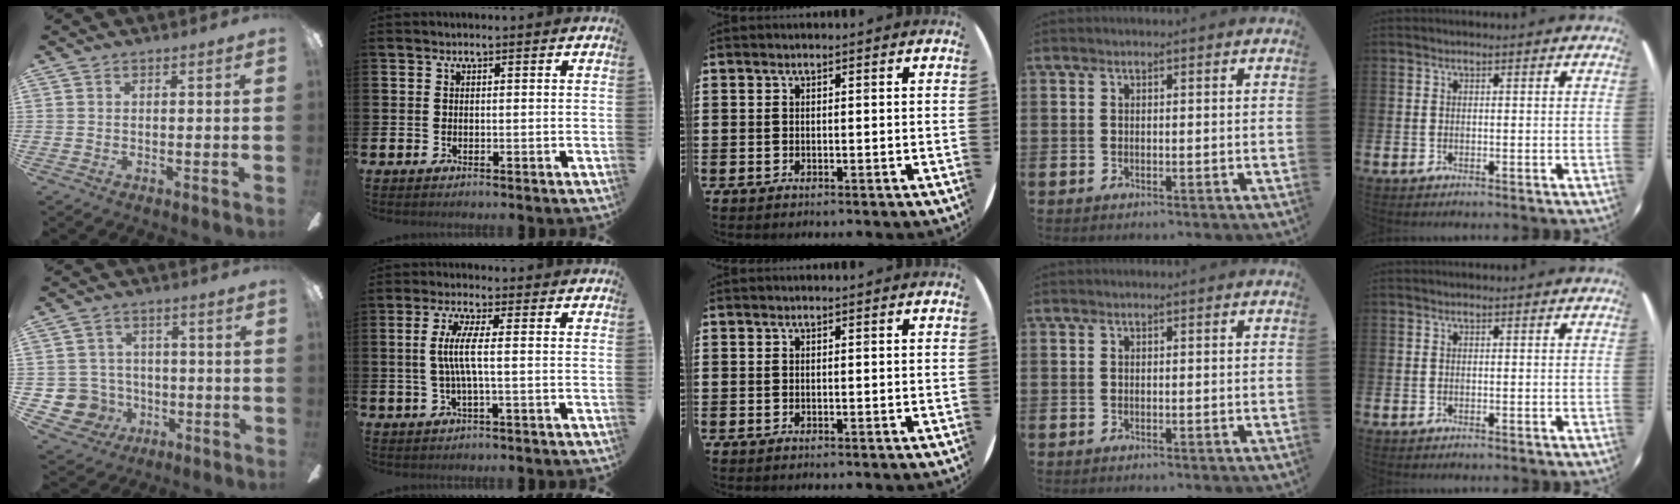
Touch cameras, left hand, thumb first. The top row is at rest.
{"thumb": {"total": 8.2, "force": [-2.0, 7.8, 1.6], "torque": [-0.073, 0.018, -0.030]}, "index": {"total": 4.9, "force": [0.2, 0.5, 4.8], "torque": [-0.097, -0.003, -0.001]}}